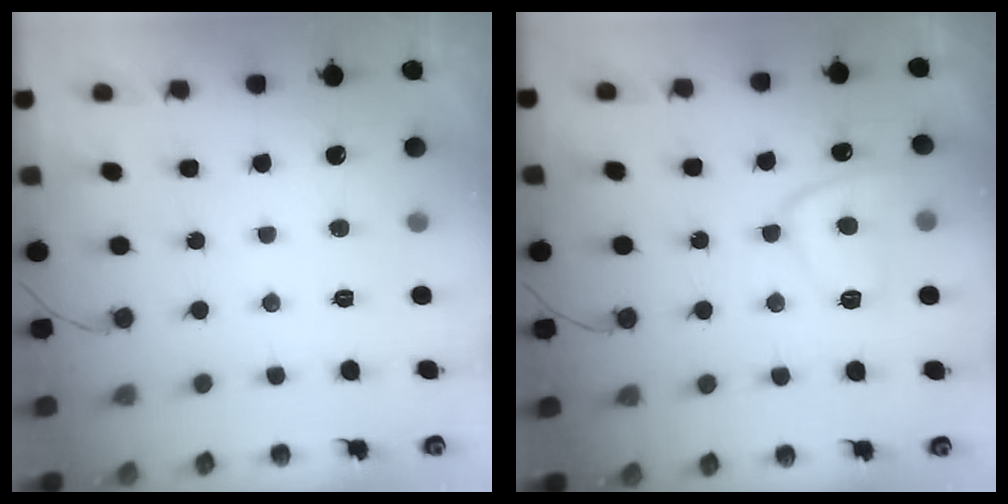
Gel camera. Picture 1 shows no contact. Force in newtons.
{"total": 10.6, "press": 10.5, "slide": 0.8}